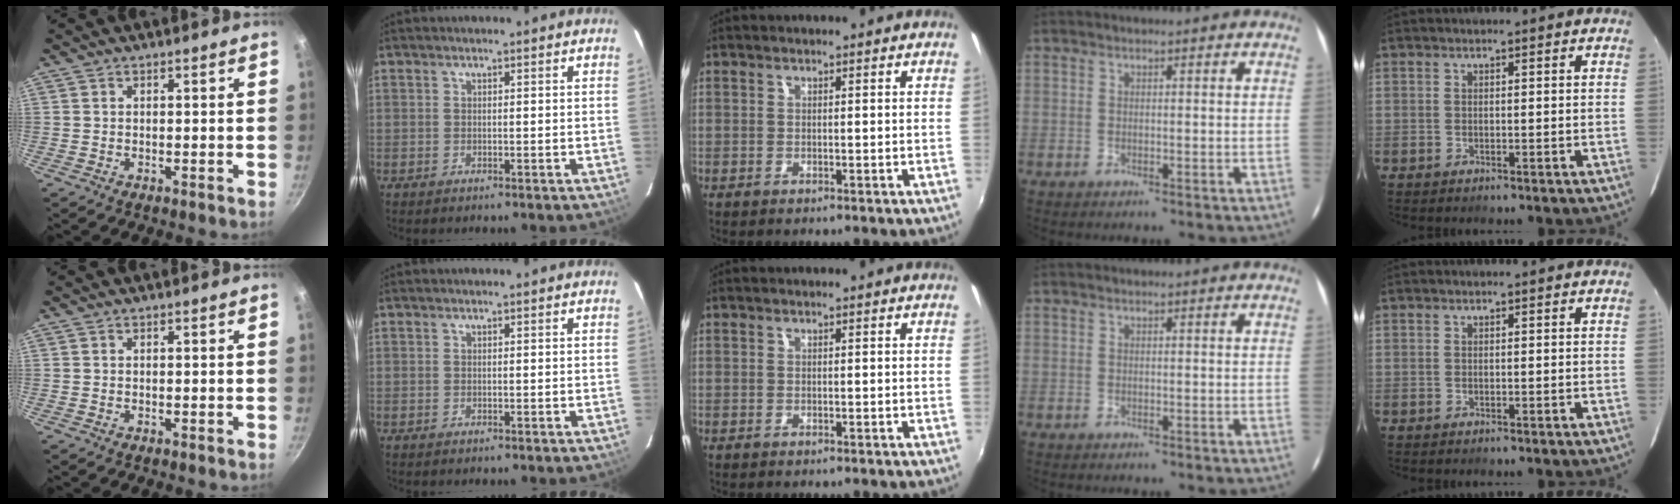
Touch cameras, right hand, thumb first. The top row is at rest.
{}